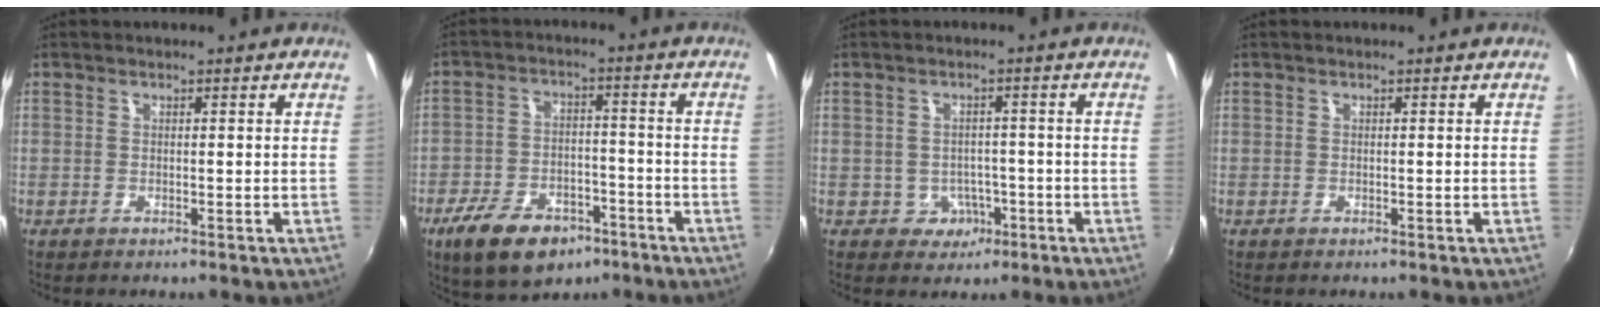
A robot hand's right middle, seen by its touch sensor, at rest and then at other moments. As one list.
[{"total": 14.3, "force": [-8.8, 7.9, 7.9], "torque": [-0.178, -0.010, -0.141]}, {"total": 4.1, "force": [-1.6, 3.7, 0.8], "torque": [-0.026, 0.008, -0.013]}, {"total": 0.0}]